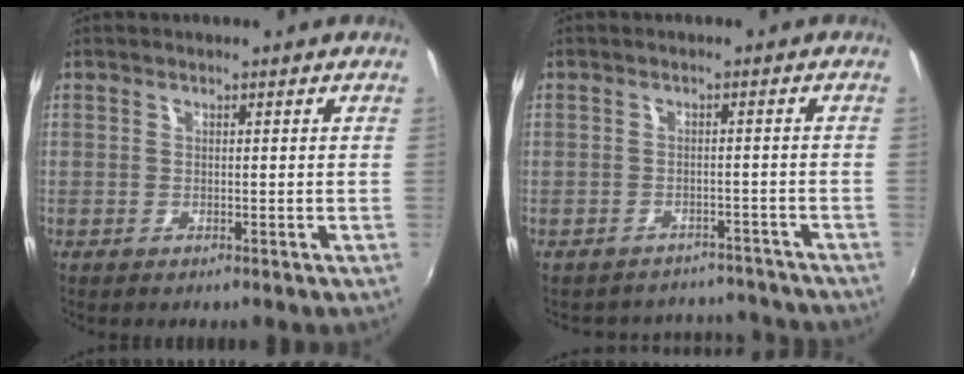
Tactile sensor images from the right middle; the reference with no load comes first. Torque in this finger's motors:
{"motor_torque": [0.50, -1.49, -0.38, -0.09]}